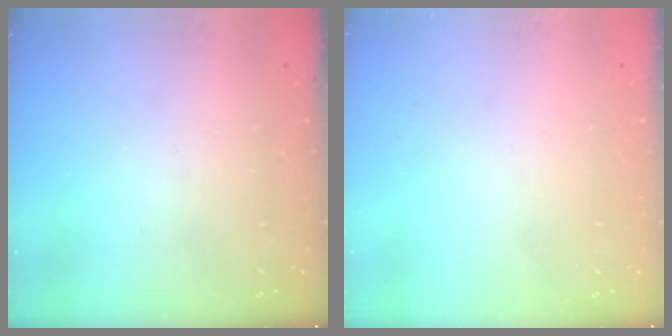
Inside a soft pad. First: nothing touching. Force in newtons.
{"total": 0.0}